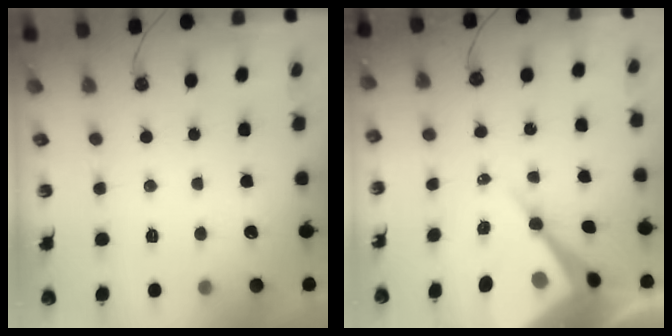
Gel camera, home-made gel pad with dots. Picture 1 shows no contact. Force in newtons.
{"total": 16.6, "press": 16.6, "slide": 1.6}